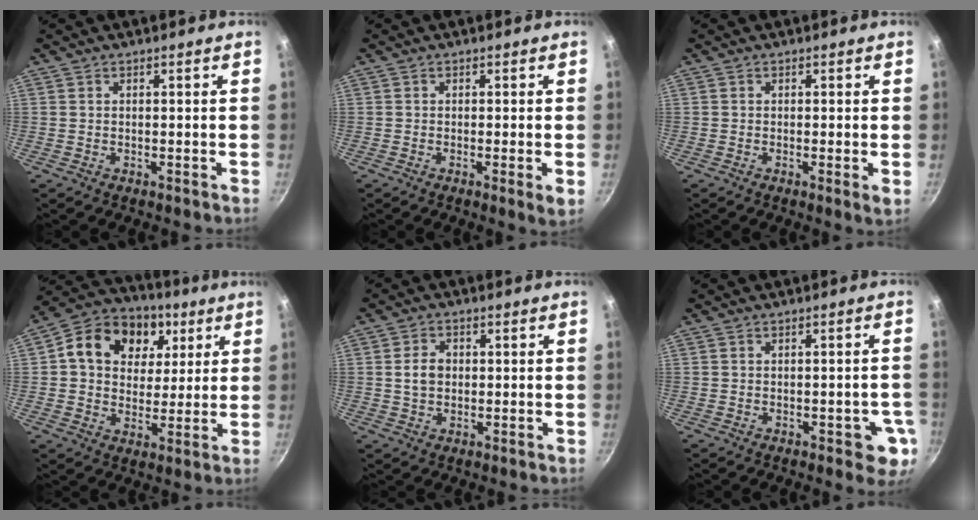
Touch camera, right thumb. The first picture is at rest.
{"total": 2.4, "force": [-0.4, 0.2, 2.4], "torque": [-0.040, -0.009, -0.008]}
{"total": 1.6, "force": [-0.1, 0.1, 1.6], "torque": [-0.026, -0.007, -0.006]}
{"total": 16.6, "force": [5.1, 13.0, 9.0], "torque": [-0.136, 0.007, 0.068]}
{"total": 4.3, "force": [0.3, 3.3, 2.8], "torque": [-0.039, 0.006, 0.002]}
{"total": 6.0, "force": [-1.9, 3.0, 4.8], "torque": [-0.026, 0.009, -0.021]}